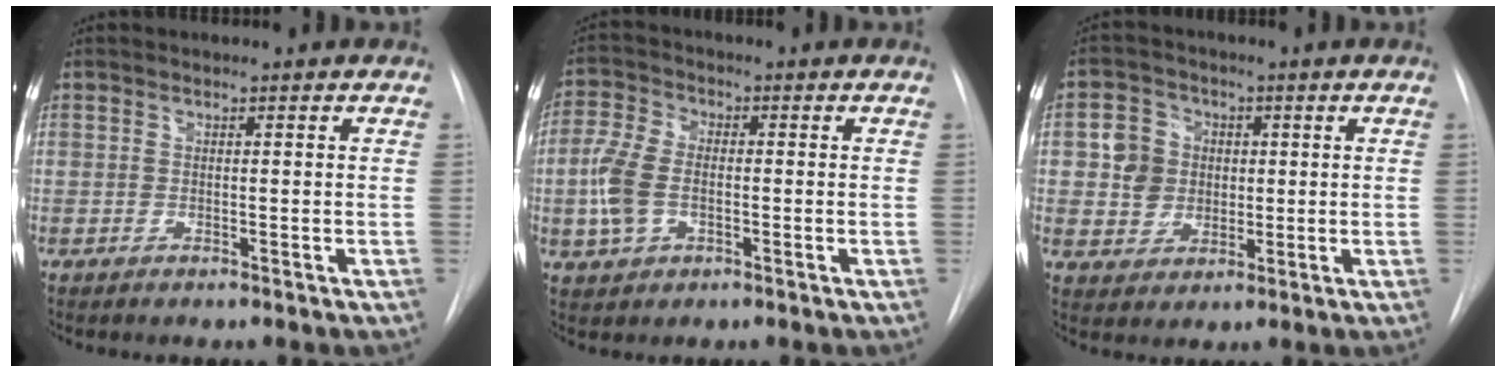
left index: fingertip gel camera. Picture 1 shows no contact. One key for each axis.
{"total": 7.3, "fx": -1.4, "fy": 4.7, "fz": 5.4, "tx": -0.142, "ty": 0.009, "tz": -0.028}
{"total": 6.7, "fx": 0.6, "fy": 6.3, "fz": 2.3, "tx": -0.052, "ty": 0.023, "tz": 0.017}